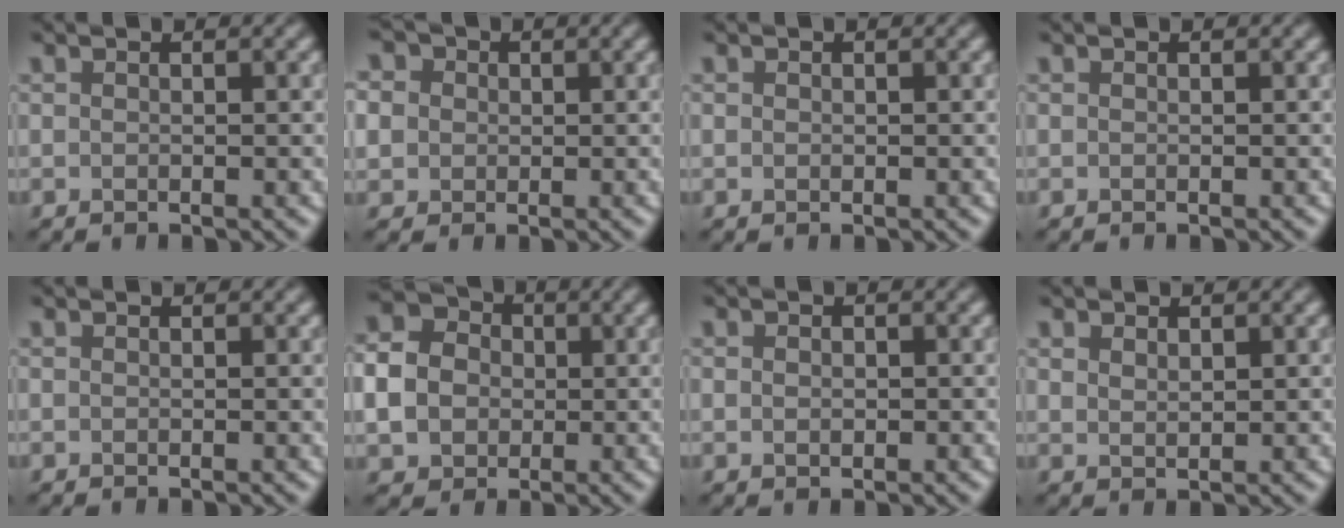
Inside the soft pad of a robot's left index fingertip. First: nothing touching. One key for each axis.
{"total": 8.3, "fx": 3.3, "fy": 6.7, "fz": 3.7, "tx": -0.074, "ty": 0.030, "tz": 0.026}
{"total": 0.0}
{"total": 0.0}
{"total": 0.0}
{"total": 5.4, "fx": -0.2, "fy": 4.7, "fz": 2.7, "tx": -0.063, "ty": 0.007, "tz": -0.008}
{"total": 0.9, "fx": 0.0, "fy": 0.7, "fz": 0.6, "tx": -0.008, "ty": -0.002, "tz": 0.001}
{"total": 1.3, "fx": 0.8, "fy": 0.7, "fz": 0.7, "tx": -0.013, "ty": -0.002, "tz": 0.019}